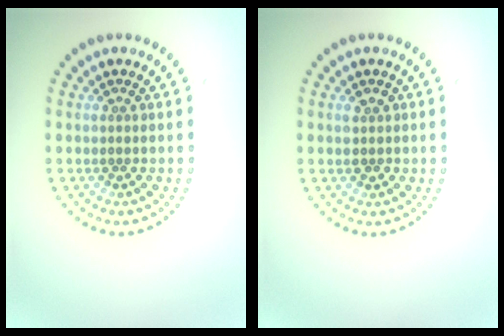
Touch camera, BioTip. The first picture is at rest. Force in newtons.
{"total": 1.5, "press": 1.5, "slide": 0.2}